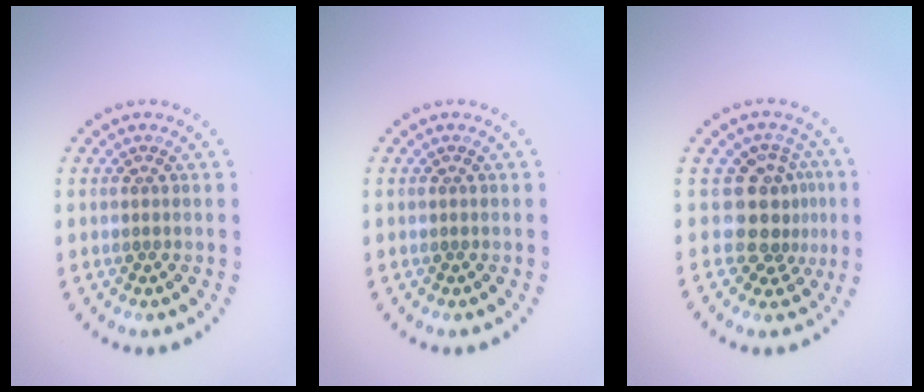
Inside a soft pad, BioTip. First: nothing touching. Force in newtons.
{"total": 0.0}
{"total": 3.4, "press": 2.4, "slide": 2.5}